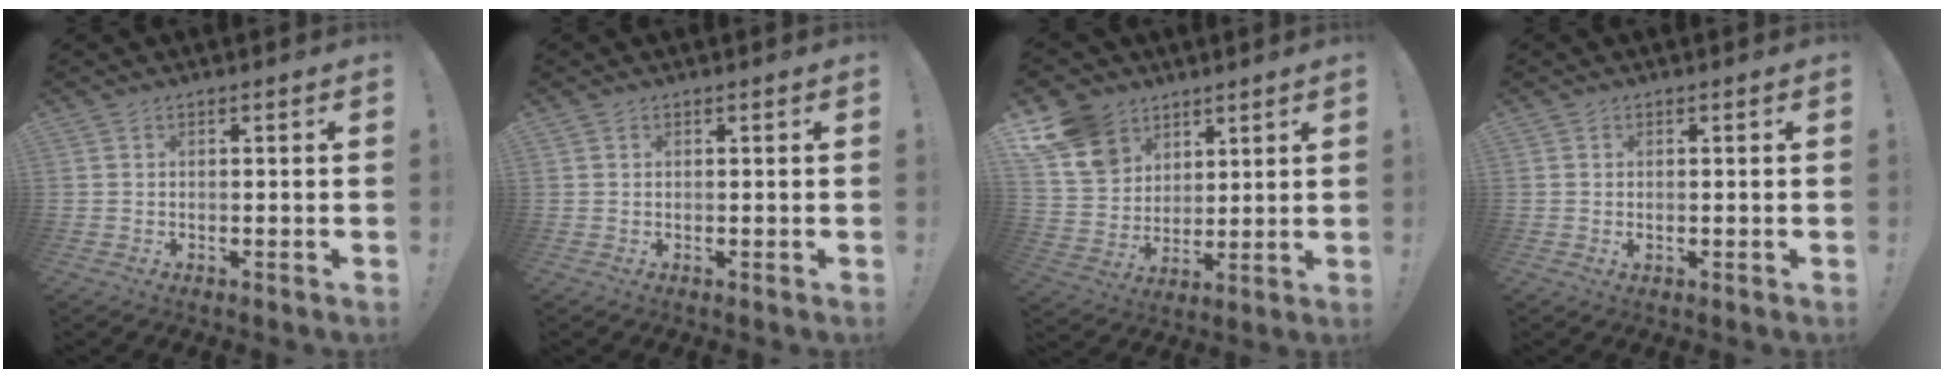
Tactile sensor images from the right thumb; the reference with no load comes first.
{"total": 0.0}
{"total": 14.4, "force": [8.5, 10.6, 4.8], "torque": [-0.087, -0.049, 0.171]}
{"total": 0.0}